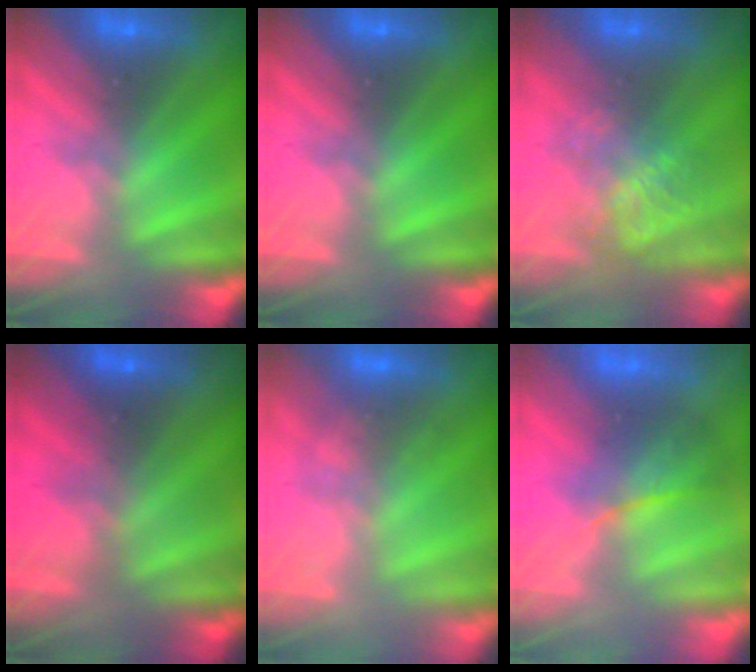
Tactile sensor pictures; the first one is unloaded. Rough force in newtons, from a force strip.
{"total": 0.0}
{"total": 4.1}
{"total": 2.9}
{"total": 2.7}
{"total": 2.3}